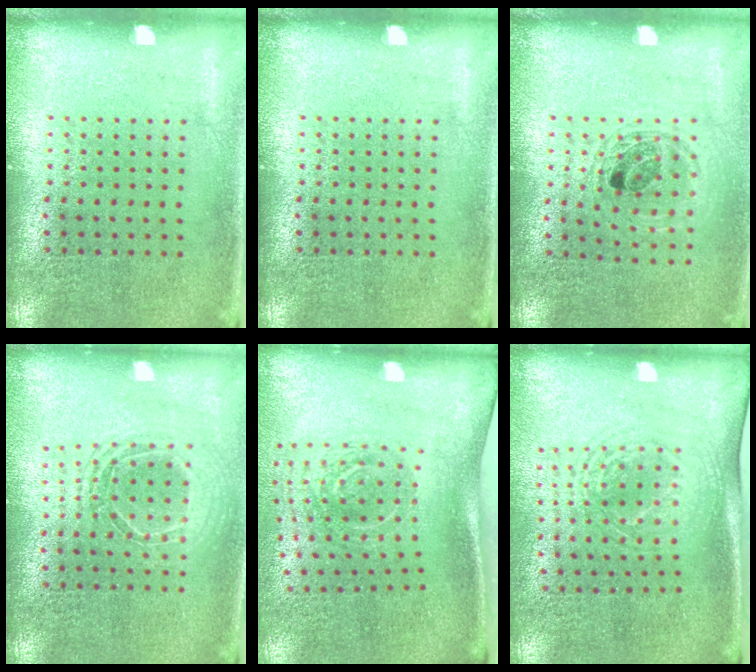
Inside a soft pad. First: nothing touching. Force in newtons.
{"total": 0.0}
{"total": 1.1, "press": 1.0, "slide": 0.3}
{"total": 1.7, "press": 1.5, "slide": 0.9}
{"total": 2.0, "press": 1.3, "slide": 1.5}
{"total": 1.7, "press": 1.3, "slide": 1.1}